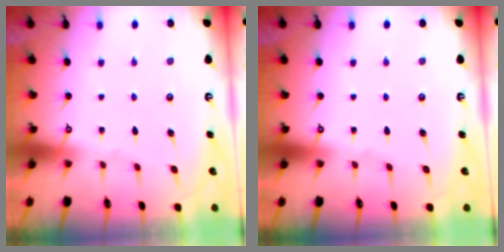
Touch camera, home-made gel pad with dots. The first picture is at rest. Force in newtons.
{"total": 0.0}